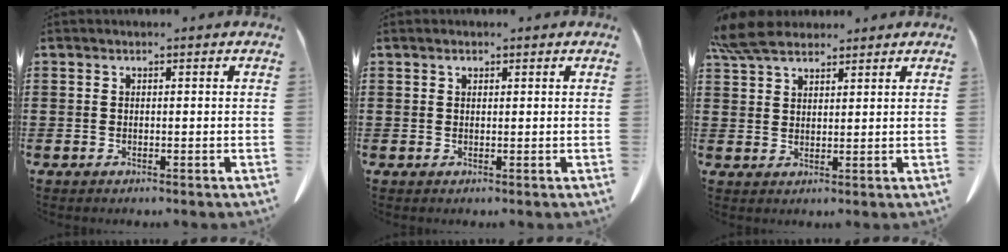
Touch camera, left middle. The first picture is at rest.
{"total": 0.7, "force": [0.5, 0.3, 0.5], "torque": [-0.012, 0.001, 0.010]}
{"total": 6.1, "force": [5.1, 2.0, 2.6], "torque": [-0.066, -0.004, 0.099]}